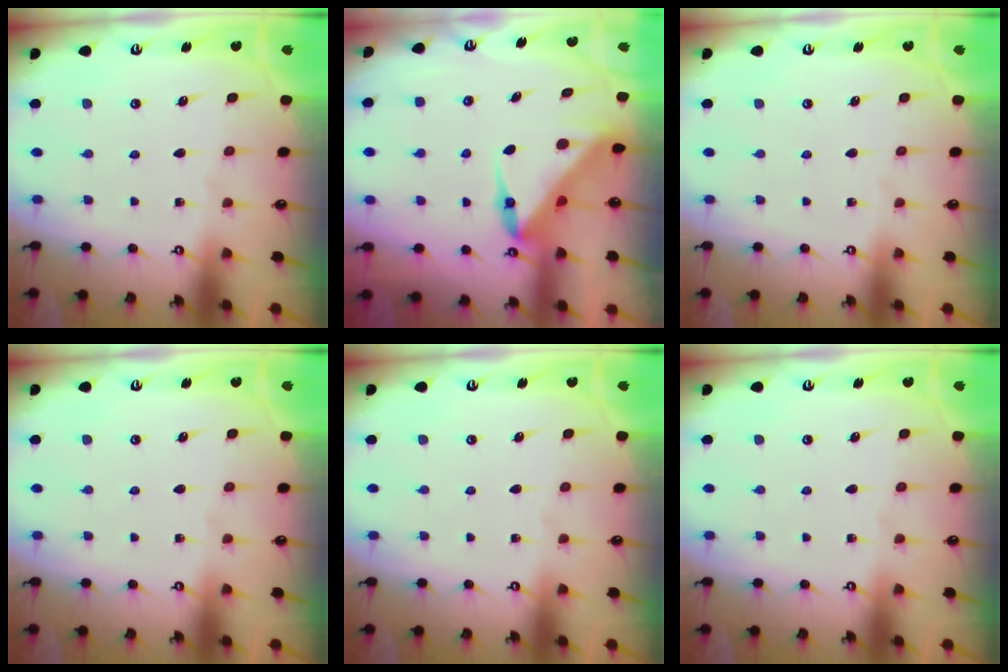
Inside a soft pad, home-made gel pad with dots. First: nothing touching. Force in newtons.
{"total": 5.9, "press": 5.8, "slide": 0.5}
{"total": 0.0}
{"total": 0.0}
{"total": 0.0}
{"total": 0.0}